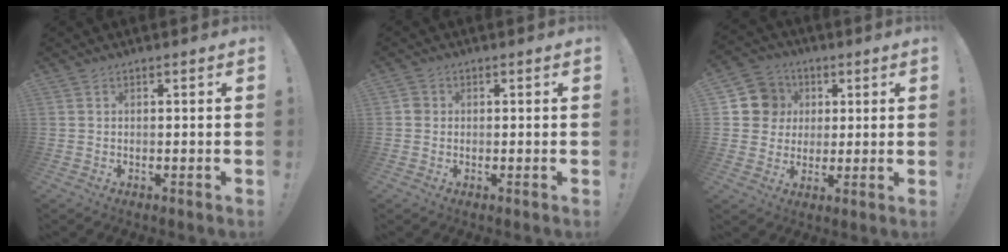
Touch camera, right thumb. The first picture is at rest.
{"total": 2.0, "force": [0.0, 1.8, 0.8], "torque": [-0.013, 0.006, 0.000]}
{"total": 10.5, "force": [2.2, 10.0, 2.4], "torque": [-0.022, -0.003, 0.048]}